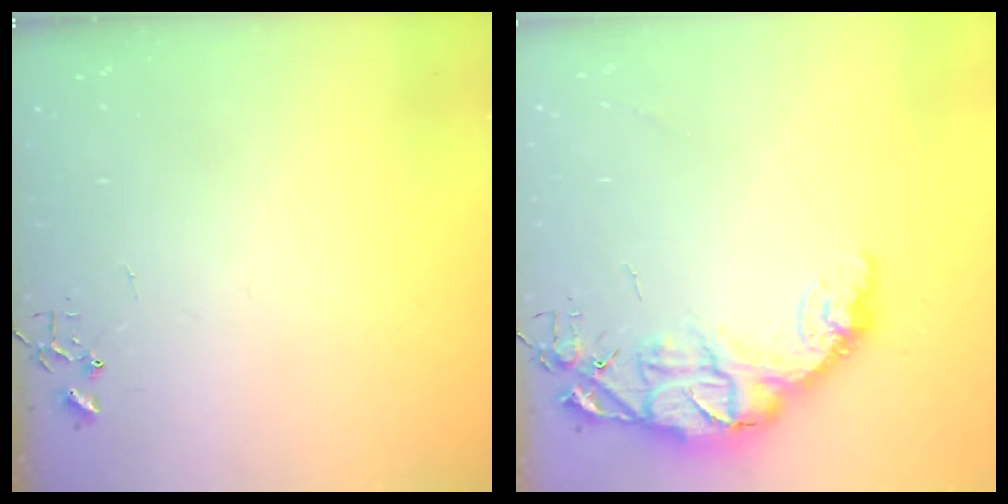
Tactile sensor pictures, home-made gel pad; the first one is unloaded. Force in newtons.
{"total": 14.4, "press": 14.4, "slide": 1.1}